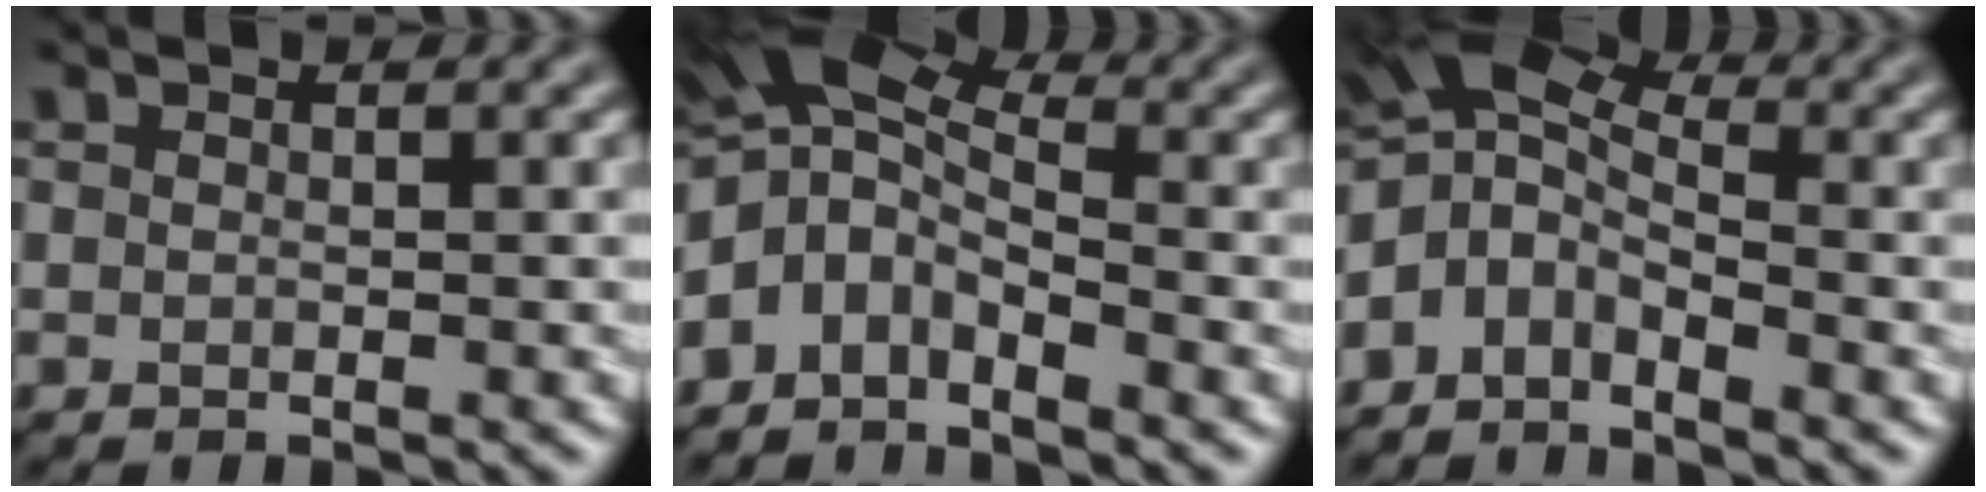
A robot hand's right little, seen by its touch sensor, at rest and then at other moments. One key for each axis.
{"total": 6.4, "fx": -2.8, "fy": 3.5, "fz": 4.5, "tx": -0.087, "ty": 0.011, "tz": -0.075}
{"total": 5.1, "fx": -2.4, "fy": 3.0, "fz": 3.3, "tx": -0.063, "ty": 0.008, "tz": -0.066}